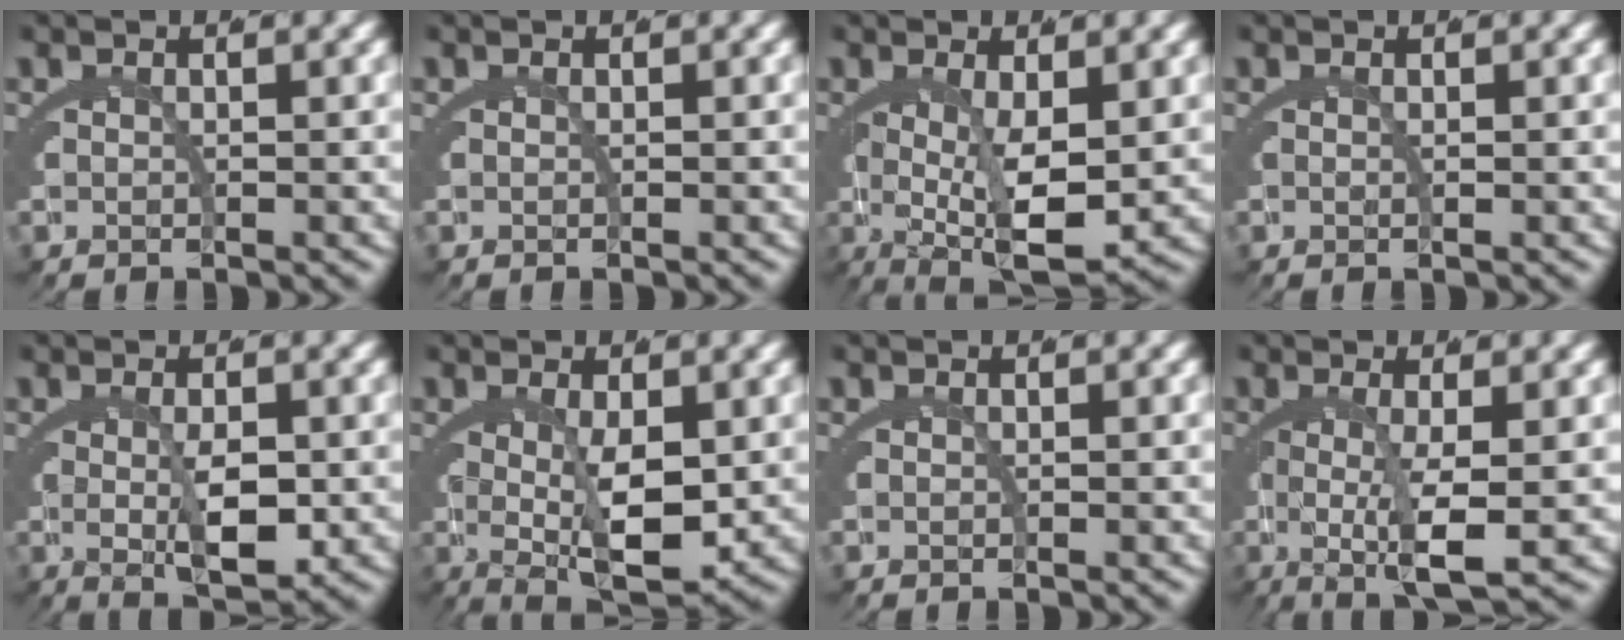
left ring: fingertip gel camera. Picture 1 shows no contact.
{"total": 0.0}
{"total": 7.1, "force": [-1.5, 2.4, 6.5], "torque": [-0.103, -0.033, -0.003]}
{"total": 1.1, "force": [0.2, 0.9, 0.7], "torque": [-0.022, -0.002, 0.004]}
{"total": 4.3, "force": [-0.2, 1.0, 4.2], "torque": [-0.062, -0.019, 0.009]}
{"total": 6.4, "force": [-0.8, 1.8, 6.1], "torque": [-0.089, -0.026, 0.005]}
{"total": 0.0}
{"total": 5.7, "force": [-0.5, 1.3, 5.6], "torque": [-0.094, -0.015, 0.004]}